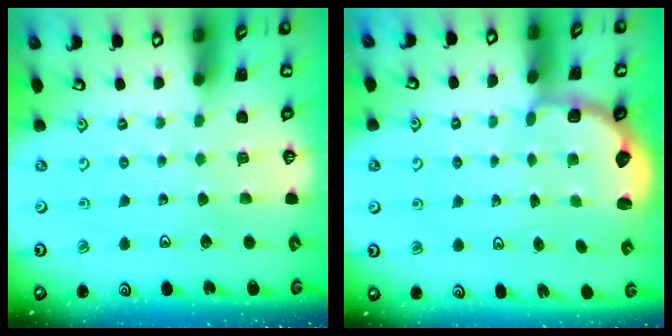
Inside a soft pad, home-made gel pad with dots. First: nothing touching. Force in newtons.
{"total": 2.9, "press": 2.4, "slide": 1.6}